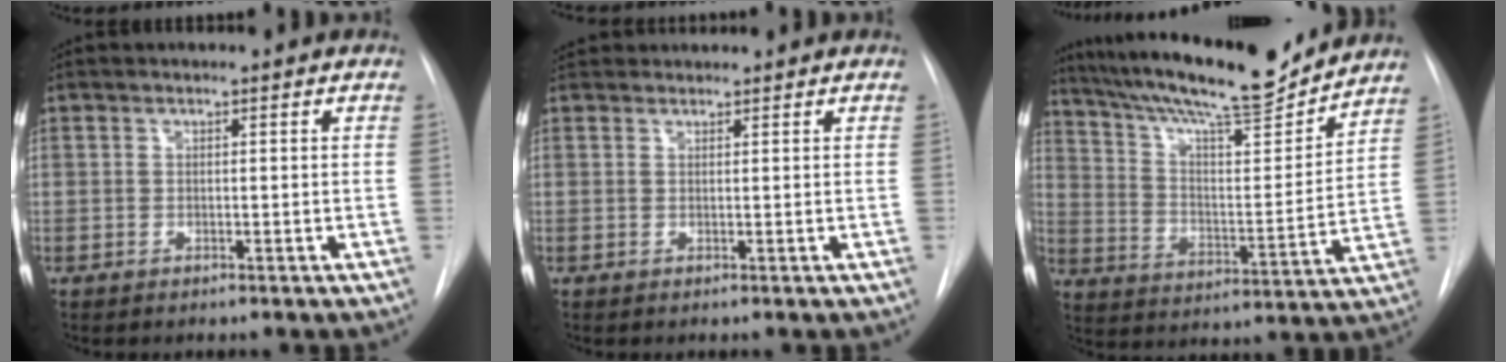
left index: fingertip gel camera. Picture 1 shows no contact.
{"total": 2.8, "force": [2.7, 0.8, 0.3], "torque": [-0.004, 0.032, 0.046]}
{"total": 20.7, "force": [18.1, 2.5, 9.9], "torque": [-0.177, 0.002, 0.282]}